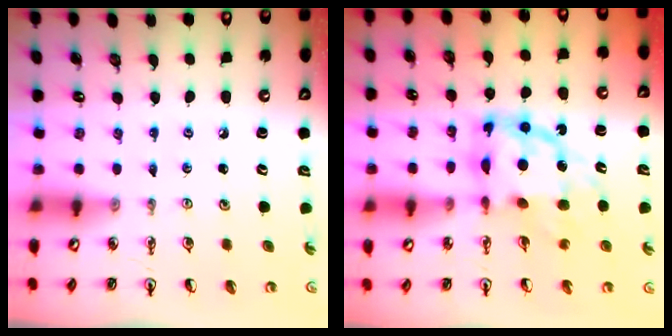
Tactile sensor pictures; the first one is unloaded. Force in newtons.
{"total": 12.0, "press": 12.0, "slide": 0.9}